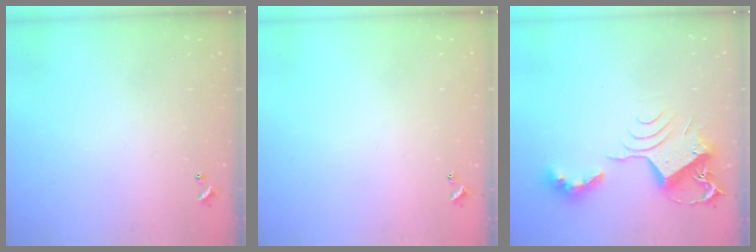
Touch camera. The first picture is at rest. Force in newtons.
{"total": 0.0}
{"total": 11.6, "press": 11.6, "slide": 1.2}